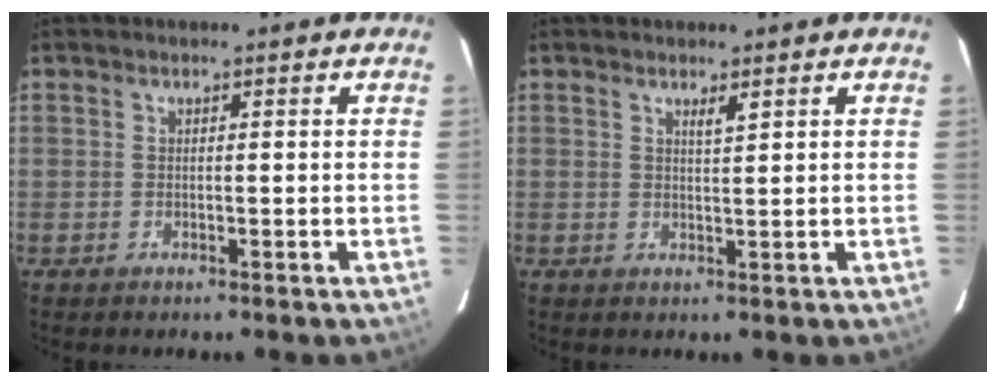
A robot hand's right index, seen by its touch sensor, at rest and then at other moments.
{"total": 1.3, "force": [0.9, 0.0, 0.9], "torque": [-0.018, -0.003, 0.016]}